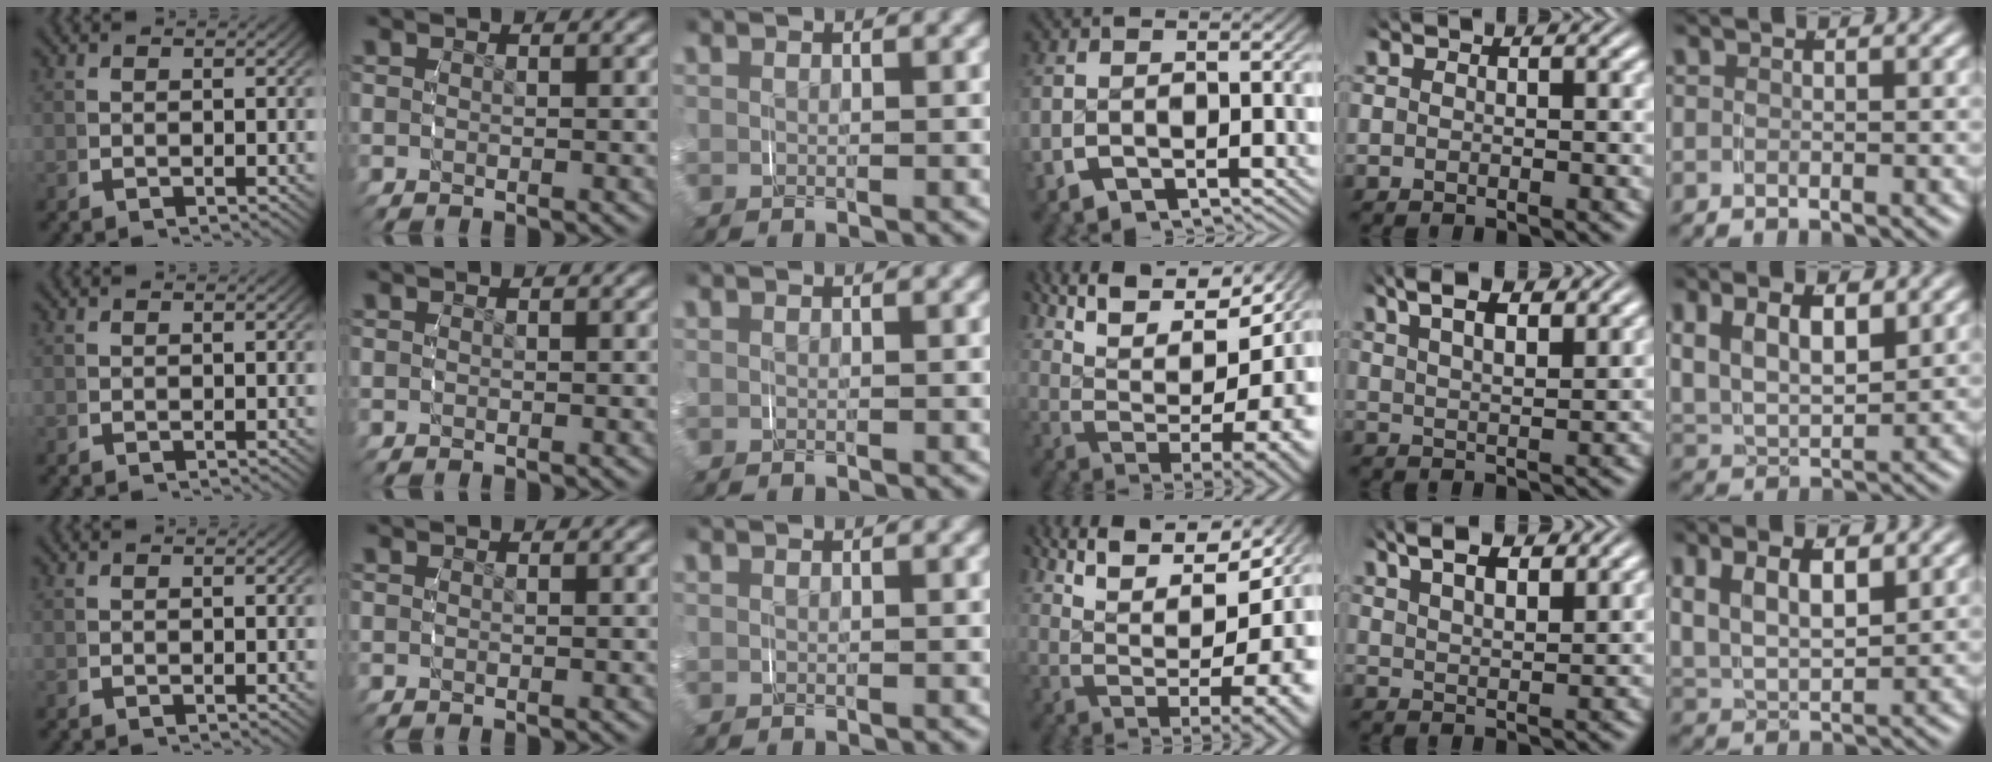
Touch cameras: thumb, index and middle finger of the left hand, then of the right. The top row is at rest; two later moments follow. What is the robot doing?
{"motion": "grasp_and_lifting", "object": "shirt"}